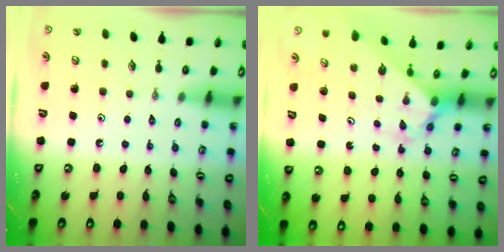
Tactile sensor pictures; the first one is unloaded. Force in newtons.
{"total": 2.4, "press": 2.4, "slide": 0.3}